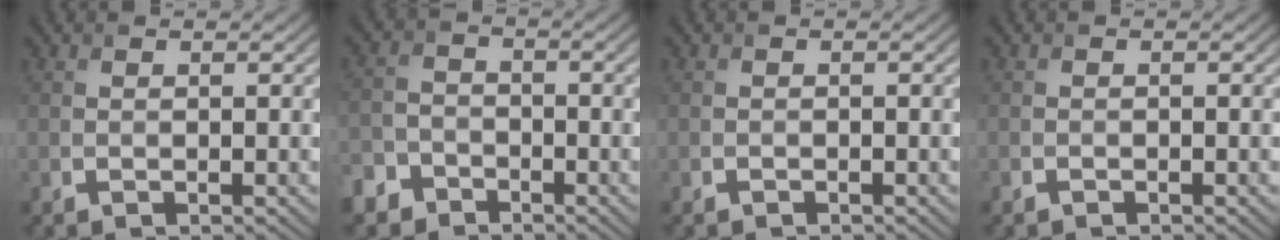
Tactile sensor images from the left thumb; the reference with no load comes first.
{"total": 5.1, "force": [-3.7, 3.3, 1.3], "torque": [-0.035, -0.006, -0.083]}
{"total": 0.5, "force": [-0.4, 0.3, -0.1], "torque": [0.003, -0.003, -0.009]}
{"total": 0.6, "force": [-0.5, 0.3, -0.1], "torque": [0.002, -0.003, -0.010]}